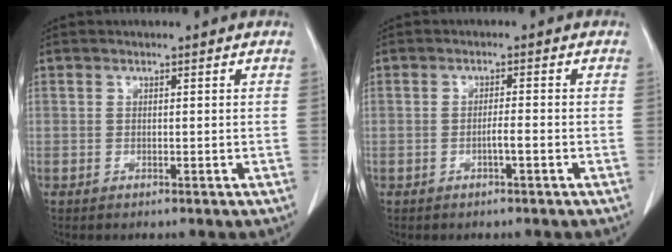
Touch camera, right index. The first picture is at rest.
{"total": 2.2, "force": [-0.8, 0.4, 2.0], "torque": [-0.039, 0.003, -0.012]}